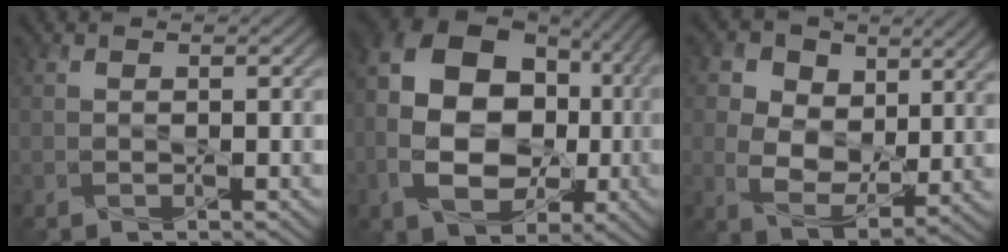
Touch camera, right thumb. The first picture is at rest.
{"total": 16.0, "force": [-1.7, 11.6, 11.0], "torque": [-0.209, -0.006, -0.026]}
{"total": 10.2, "force": [4.2, 6.9, 6.3], "torque": [-0.146, 0.001, 0.065]}